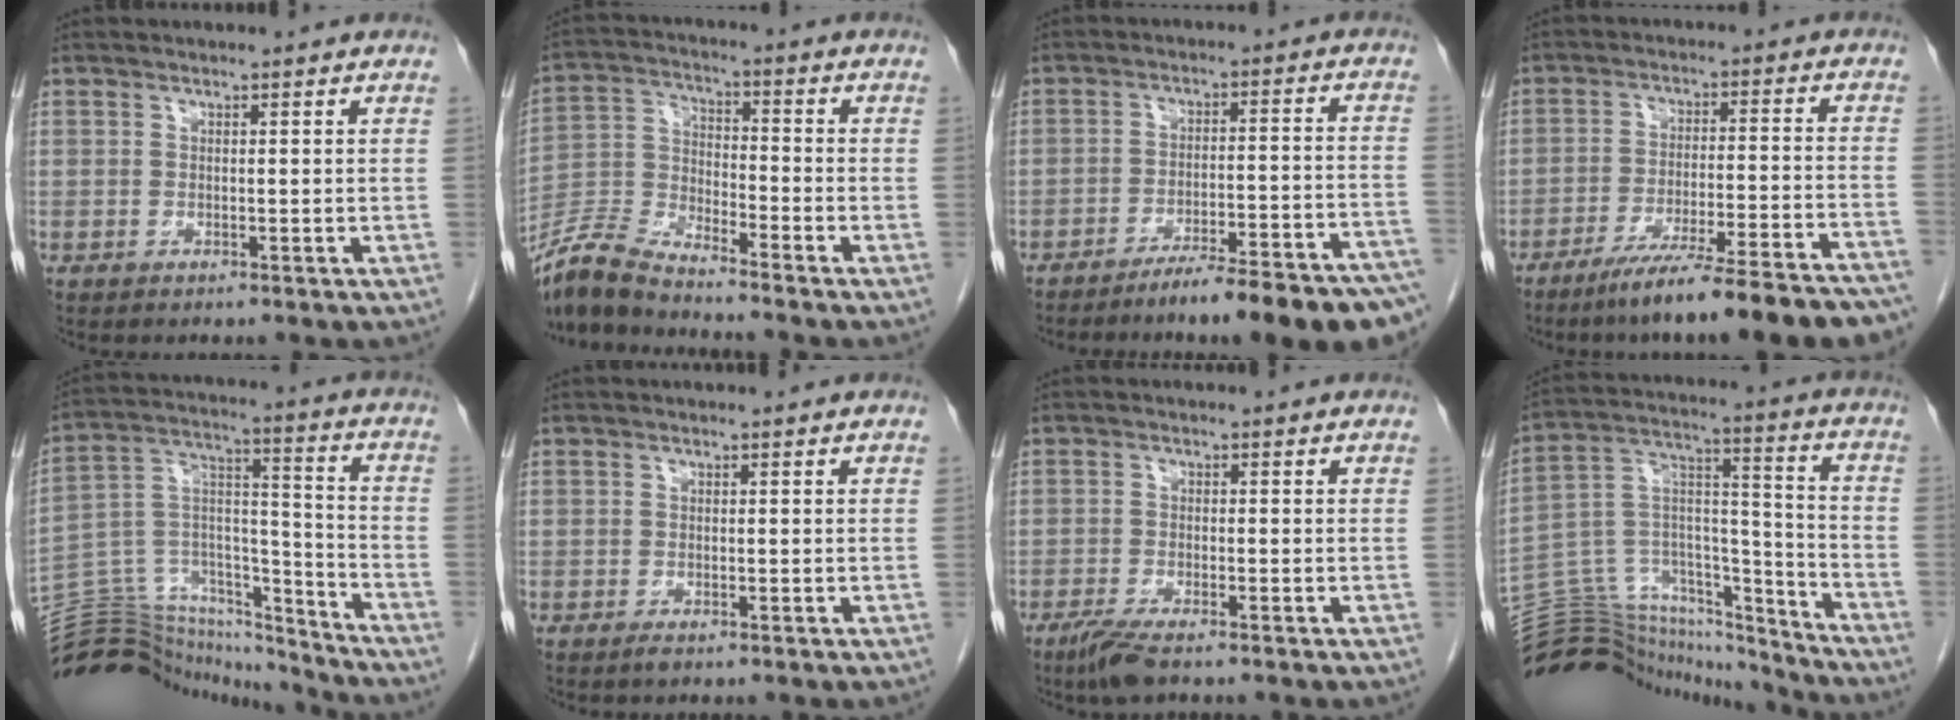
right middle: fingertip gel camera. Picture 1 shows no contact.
{"total": 8.4, "force": [-8.0, 0.6, 2.5], "torque": [-0.062, -0.006, -0.161]}
{"total": 16.9, "force": [-14.1, 0.3, 9.4], "torque": [-0.076, 0.013, -0.197]}
{"total": 19.4, "force": [-16.4, 0.6, 10.3], "torque": [-0.109, -0.006, -0.237]}
{"total": 22.1, "force": [-21.1, 5.0, 4.4], "torque": [-0.104, 0.048, -0.339]}
{"total": 0.7, "force": [-0.6, 0.2, 0.4], "torque": [-0.011, -0.002, -0.008]}
{"total": 4.1, "force": [-3.0, 0.5, 2.7], "torque": [-0.059, -0.011, -0.057]}
{"total": 25.4, "force": [-24.0, 6.1, 5.8], "torque": [-0.140, 0.041, -0.377]}